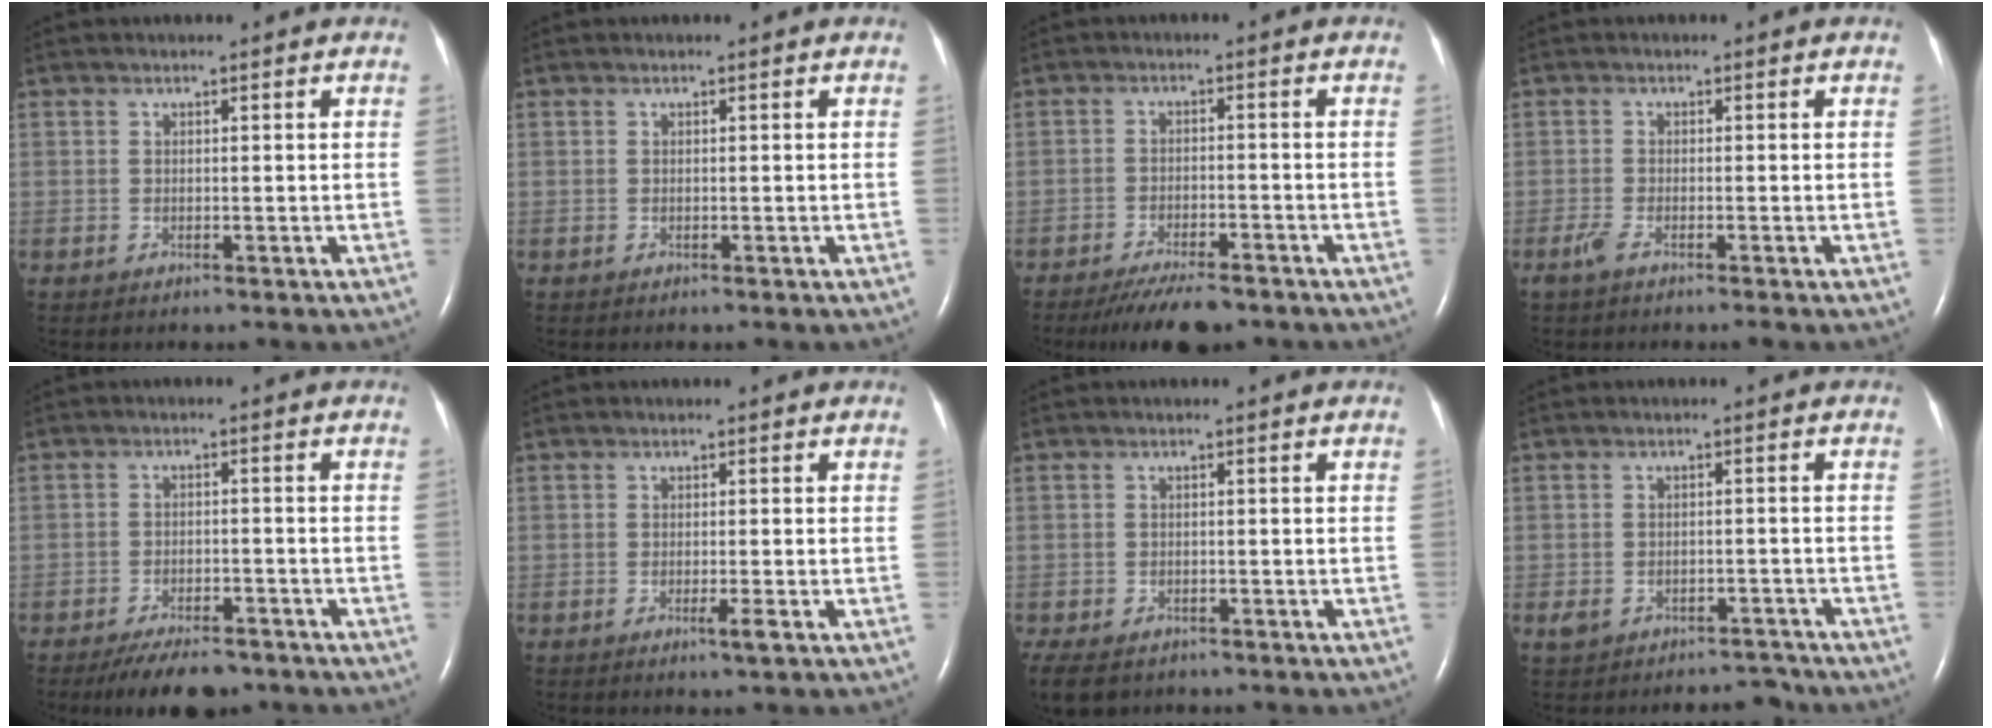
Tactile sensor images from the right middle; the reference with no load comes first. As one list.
[{"total": 0.0}, {"total": 7.7, "force": [-6.4, 1.7, 3.9], "torque": [-0.063, -0.015, -0.104]}, {"total": 1.9, "force": [-1.4, 0.0, 1.3], "torque": [-0.038, -0.006, -0.033]}, {"total": 7.7, "force": [-6.3, 2.7, 3.6], "torque": [-0.055, -0.006, -0.098]}, {"total": 1.4, "force": [-0.7, -0.2, 1.2], "torque": [-0.025, -0.004, -0.012]}, {"total": 9.0, "force": [-5.9, 5.6, 4.0], "torque": [-0.098, -0.016, -0.080]}, {"total": 4.0, "force": [-3.3, 2.0, 1.0], "torque": [-0.025, 0.015, -0.046]}]